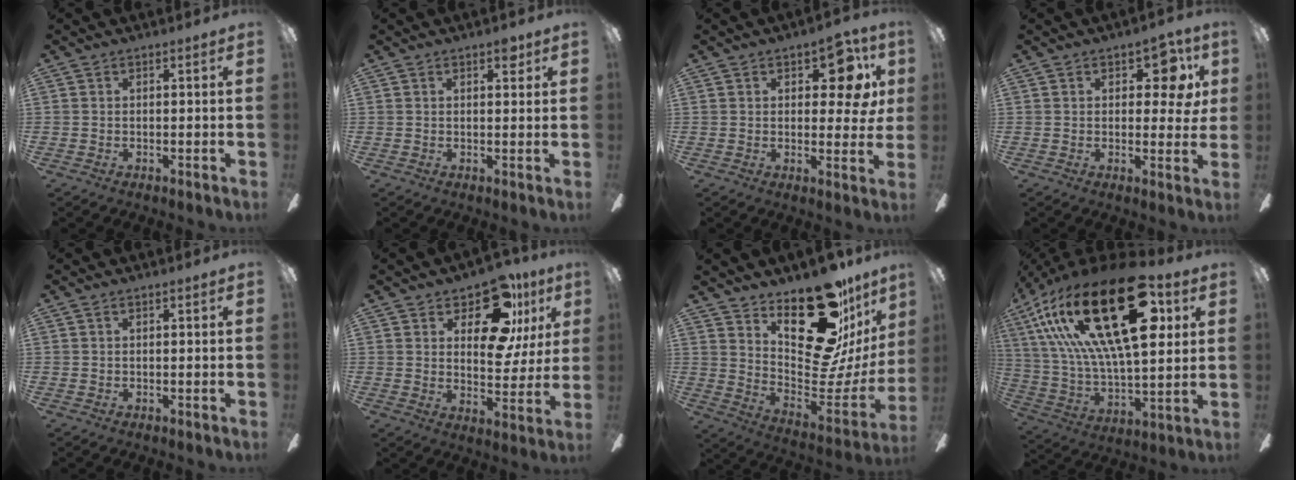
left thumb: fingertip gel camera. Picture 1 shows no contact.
{"total": 3.0, "force": [1.8, 1.2, 2.1], "torque": [-0.021, -0.005, 0.025]}
{"total": 10.4, "force": [4.2, 5.1, 8.1], "torque": [-0.102, -0.003, 0.068]}
{"total": 8.4, "force": [3.3, 4.6, 6.2], "torque": [-0.068, -0.005, 0.053]}
{"total": 0.0}
{"total": 15.8, "force": [9.1, 8.0, 10.2], "torque": [-0.144, -0.040, 0.154]}
{"total": 25.5, "force": [17.5, 10.4, 15.4], "torque": [-0.190, -0.133, 0.308]}
{"total": 35.3, "force": [13.8, 14.9, 28.9], "torque": [-0.552, -0.066, 0.226]}